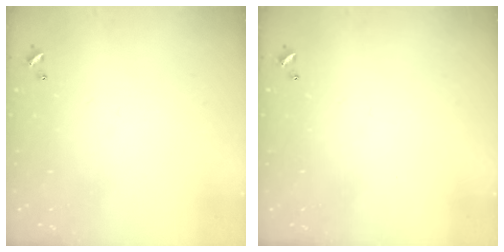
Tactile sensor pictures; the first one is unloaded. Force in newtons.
{"total": 0.0}